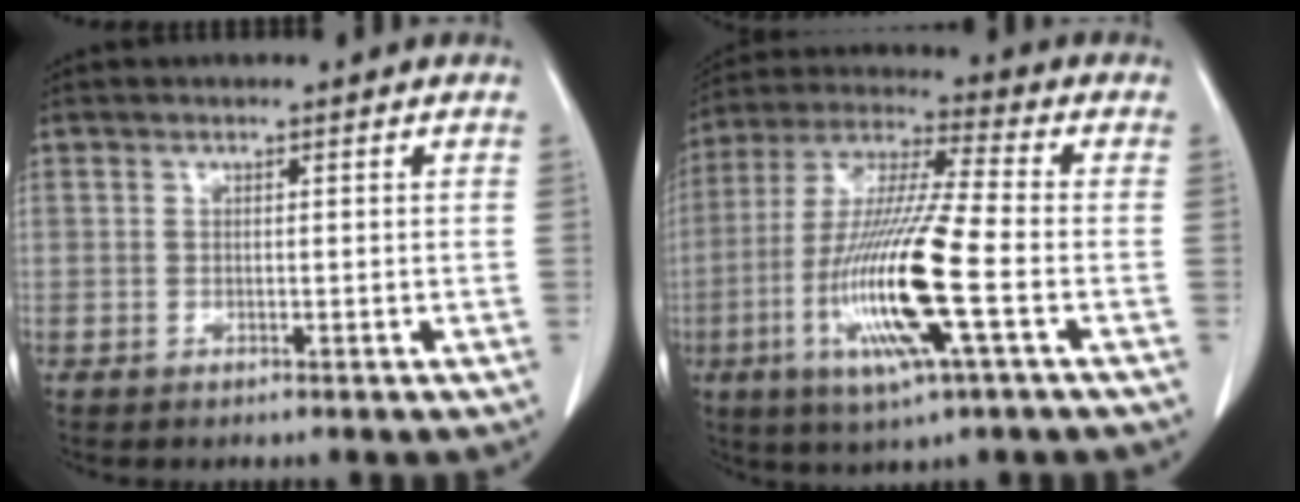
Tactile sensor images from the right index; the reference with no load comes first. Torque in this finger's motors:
{"motor_torque": [2.14, 0.00, 1.05, 0.21]}